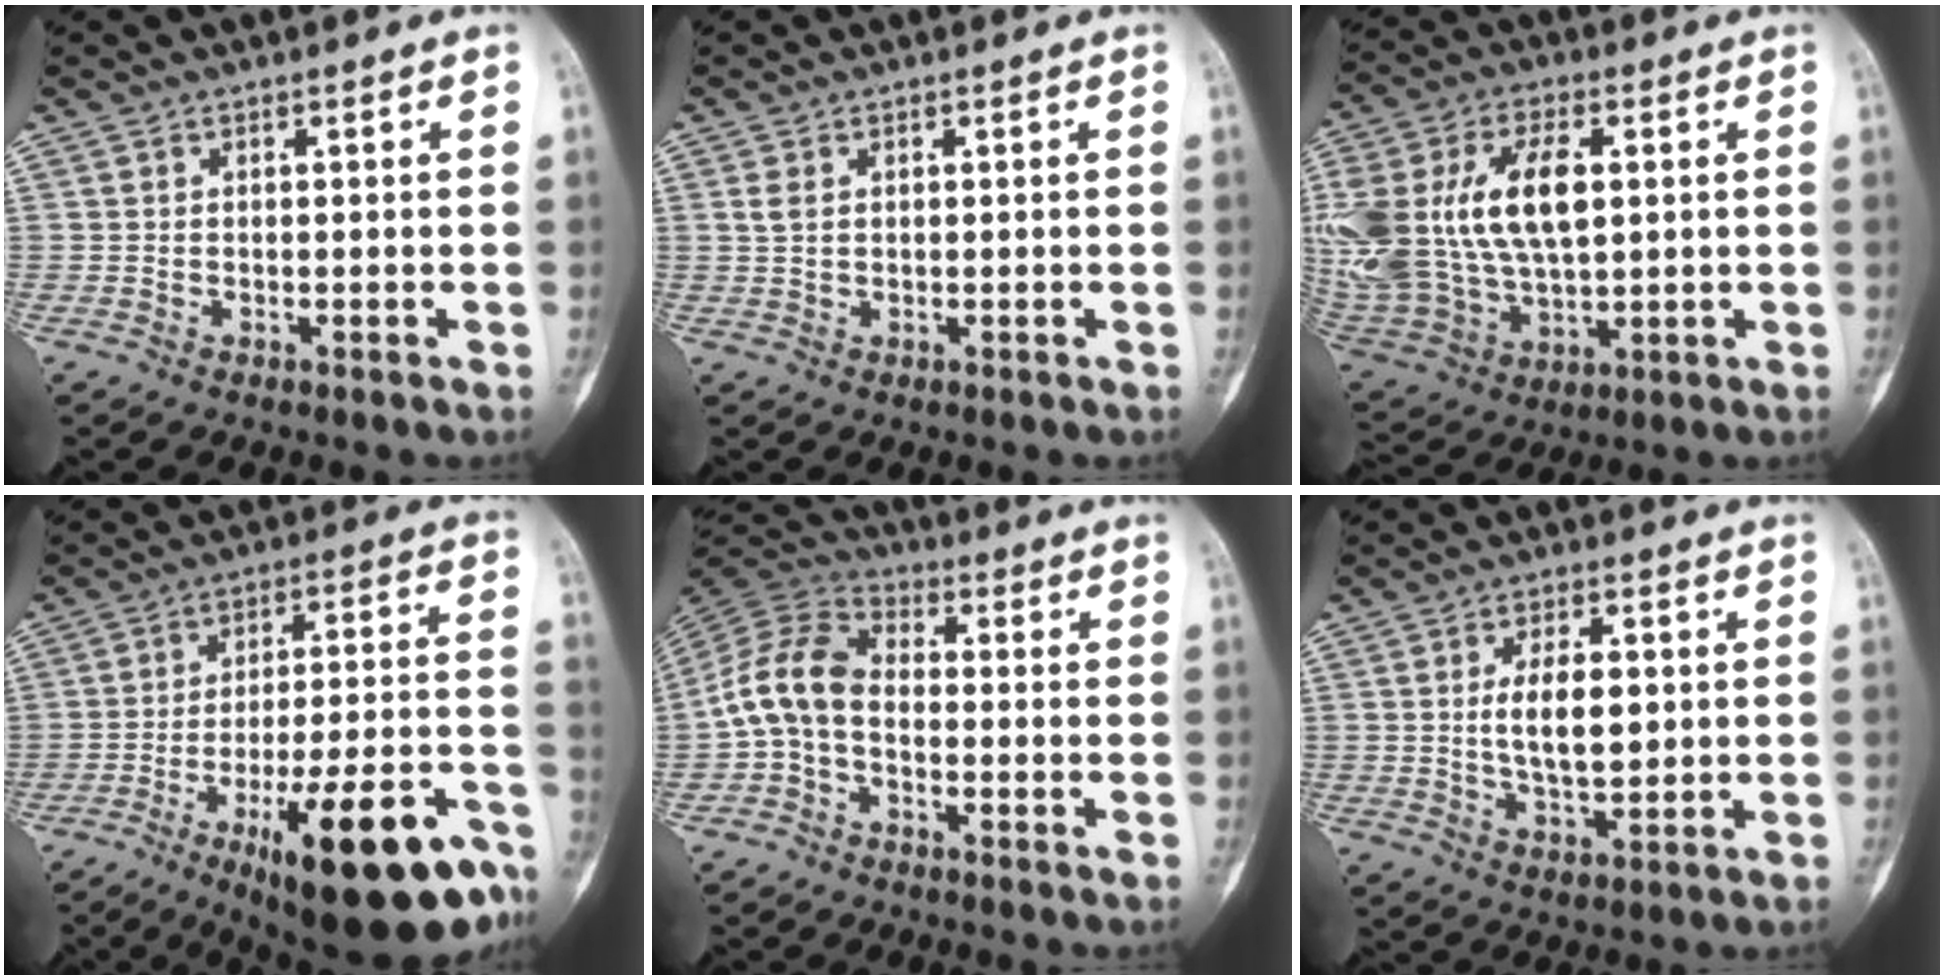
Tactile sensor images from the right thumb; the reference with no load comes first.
{"total": 2.1, "force": [0.6, 1.4, 1.5], "torque": [-0.036, 0.003, 0.014]}
{"total": 24.8, "force": [4.3, 14.5, 19.7], "torque": [-0.434, 0.005, 0.090]}
{"total": 24.3, "force": [-13.1, 6.4, 19.3], "torque": [-0.223, 0.072, -0.189]}
{"total": 9.6, "force": [-1.9, 6.1, 7.1], "torque": [-0.140, 0.033, -0.054]}
{"total": 8.7, "force": [0.8, 4.3, 7.6], "torque": [-0.116, -0.008, 0.017]}